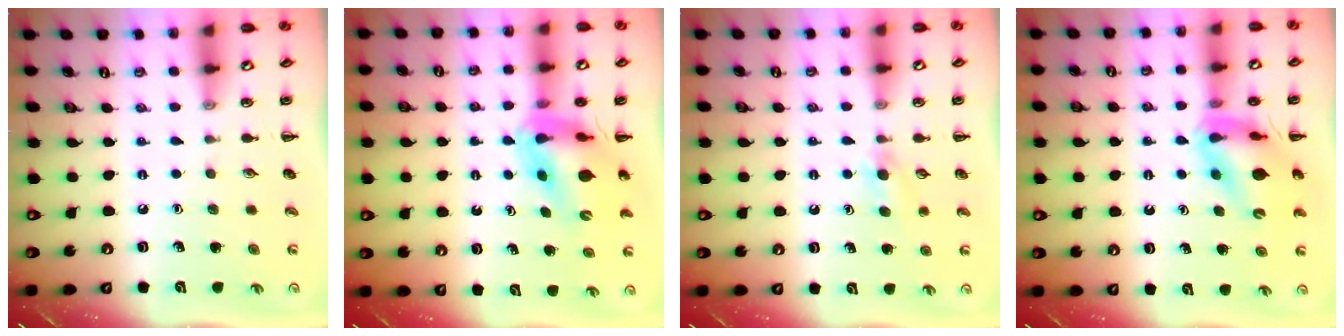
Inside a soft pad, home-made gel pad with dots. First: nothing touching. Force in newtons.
{"total": 12.4, "press": 11.8, "slide": 3.7}
{"total": 3.9, "press": 3.6, "slide": 1.3}
{"total": 13.1, "press": 12.7, "slide": 3.0}